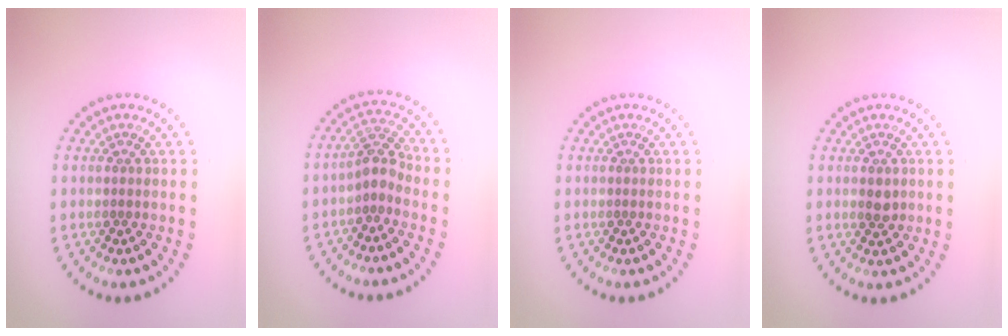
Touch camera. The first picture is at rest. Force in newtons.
{"total": 2.4, "press": 2.0, "slide": 1.4}
{"total": 0.0}
{"total": 1.3, "press": 1.3, "slide": 0.1}